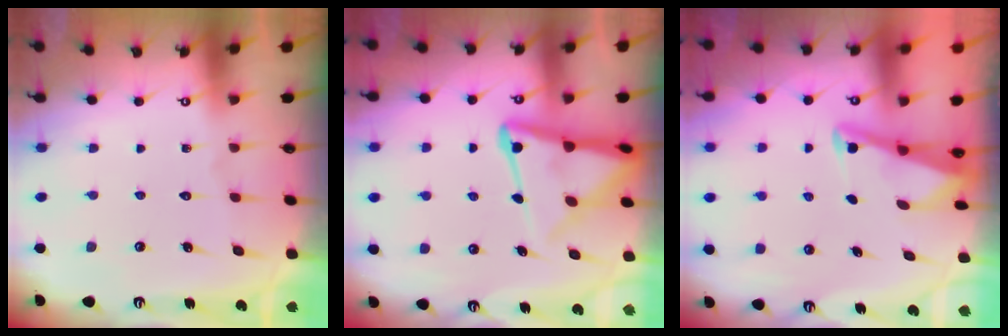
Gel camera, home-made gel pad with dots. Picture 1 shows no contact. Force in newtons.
{"total": 11.4, "press": 11.4, "slide": 1.1}
{"total": 2.8, "press": 2.8, "slide": 0.4}